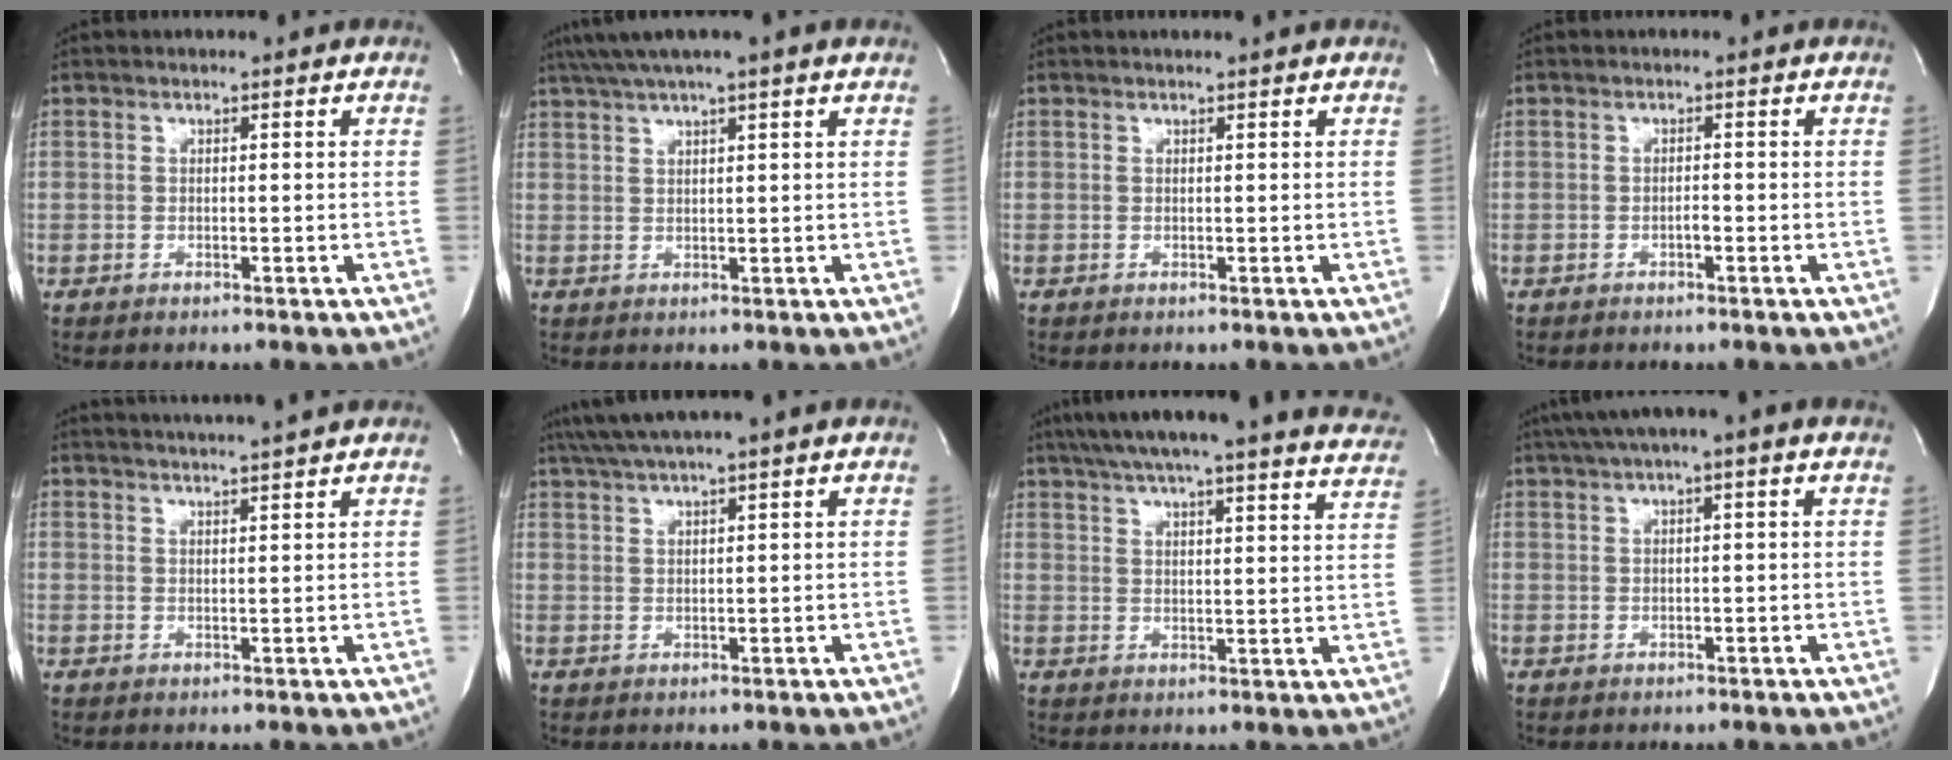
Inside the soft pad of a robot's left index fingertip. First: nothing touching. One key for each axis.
{"total": 7.5, "fx": 5.6, "fy": -0.7, "fz": 4.8, "tx": -0.087, "ty": 0.035, "tz": 0.088}
{"total": 0.8, "fx": 0.7, "fy": -0.2, "fz": 0.3, "tx": -0.005, "ty": 0.002, "tz": 0.014}
{"total": 0.7, "fx": -0.4, "fy": 0.1, "fz": 0.5, "tx": -0.011, "ty": 0.002, "tz": -0.008}
{"total": 6.5, "fx": 5.9, "fy": -1.4, "fz": 2.1, "tx": -0.033, "ty": 0.009, "tz": 0.085}
{"total": 5.7, "fx": 4.5, "fy": -1.3, "fz": 3.3, "tx": -0.061, "ty": 0.024, "tz": 0.083}
{"total": 27.9, "fx": 25.0, "fy": 2.2, "fz": 12.3, "tx": -0.194, "ty": -0.043, "tz": 0.299}
{"total": 6.9, "fx": 4.3, "fy": 0.0, "fz": 5.4, "tx": -0.091, "ty": 0.038, "tz": 0.068}